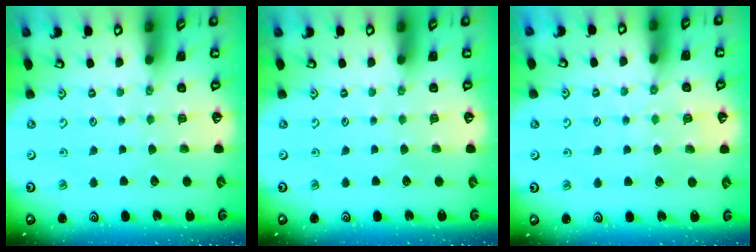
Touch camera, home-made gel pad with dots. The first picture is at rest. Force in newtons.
{"total": 0.0}
{"total": 4.0, "press": 3.9, "slide": 0.5}